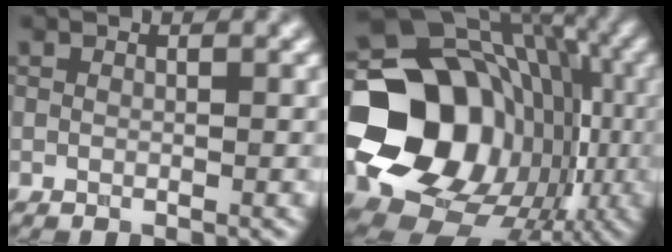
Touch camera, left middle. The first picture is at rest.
{"total": 18.9, "force": [-3.5, 15.7, 10.0], "torque": [-0.154, -0.020, -0.069]}